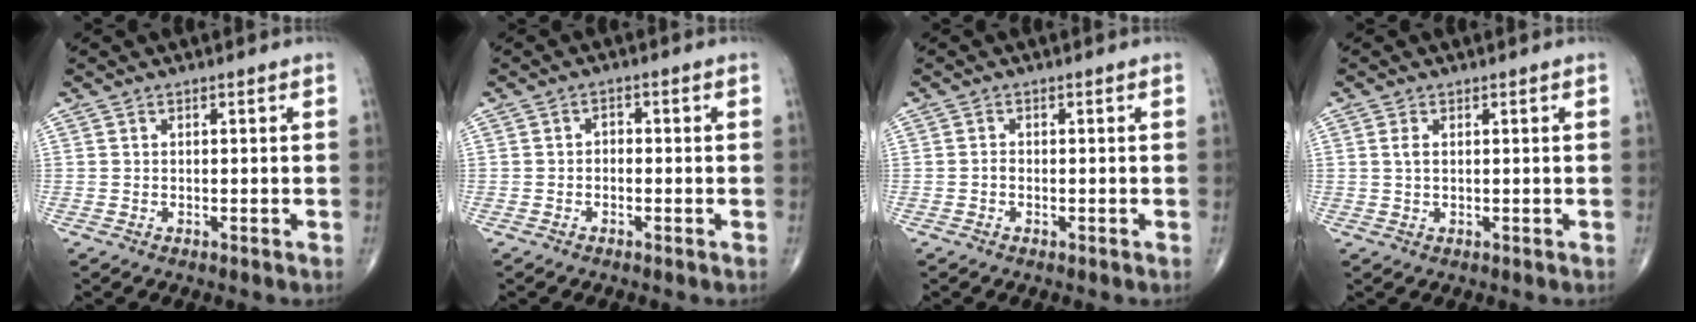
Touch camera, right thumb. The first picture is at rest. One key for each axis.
{"total": 1.5, "fx": -0.5, "fy": 1.1, "fz": 0.9, "tx": -0.002, "ty": 0.008, "tz": -0.015}
{"total": 0.9, "fx": -0.3, "fy": 0.6, "fz": 0.6, "tx": -0.010, "ty": 0.001, "tz": -0.008}
{"total": 1.6, "fx": 0.4, "fy": 0.9, "fz": 1.3, "tx": -0.029, "ty": 0.002, "tz": 0.008}